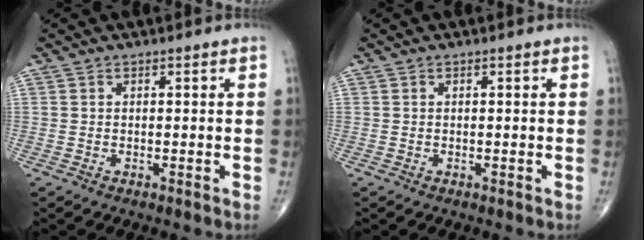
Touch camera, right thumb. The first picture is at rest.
{"total": 0.0}